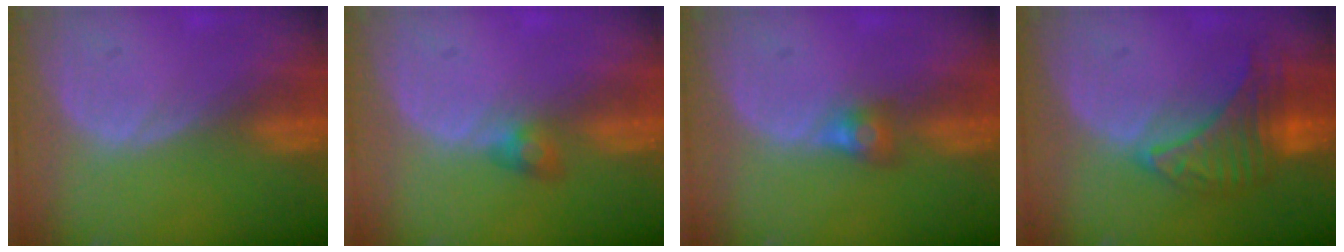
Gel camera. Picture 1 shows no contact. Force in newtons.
{"total": 2.5, "press": 2.5, "slide": 0.5}
{"total": 2.8, "press": 2.6, "slide": 1.0}
{"total": 7.2, "press": 7.2, "slide": 0.2}